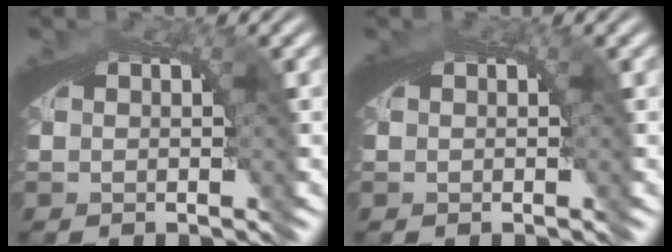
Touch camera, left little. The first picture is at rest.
{"total": 0.8, "force": [0.3, 0.3, 0.6], "torque": [-0.008, 0.004, 0.003]}